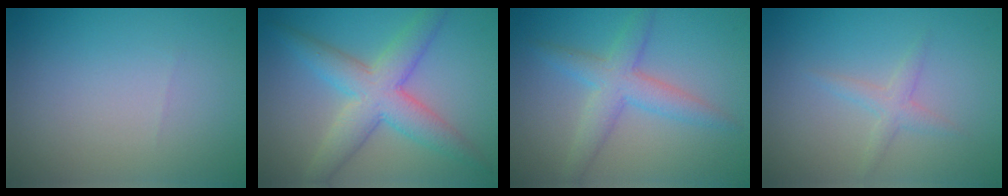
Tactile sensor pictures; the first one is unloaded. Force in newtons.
{"total": 6.1, "press": 6.0, "slide": 0.2}
{"total": 3.9, "press": 3.9, "slide": 0.1}
{"total": 1.6, "press": 1.6, "slide": 0.0}